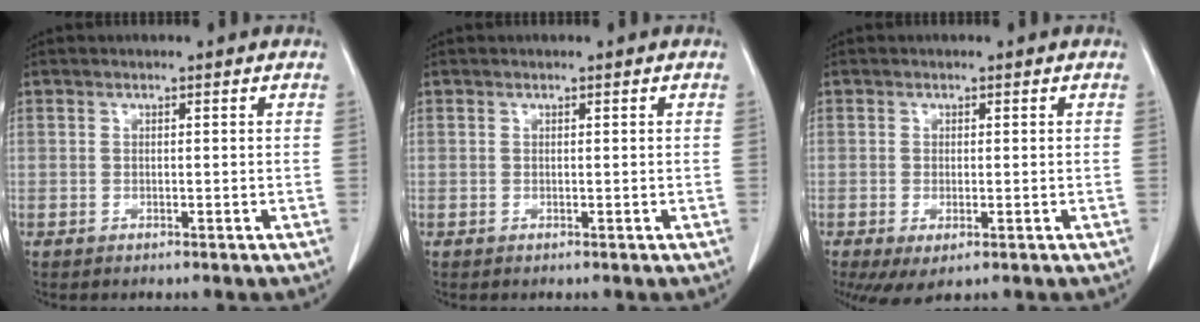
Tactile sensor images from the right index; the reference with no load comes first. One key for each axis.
{"total": 0.0}
{"total": 3.8, "fx": -1.6, "fy": 1.5, "fz": 3.1, "tx": -0.051, "ty": -0.011, "tz": -0.017}